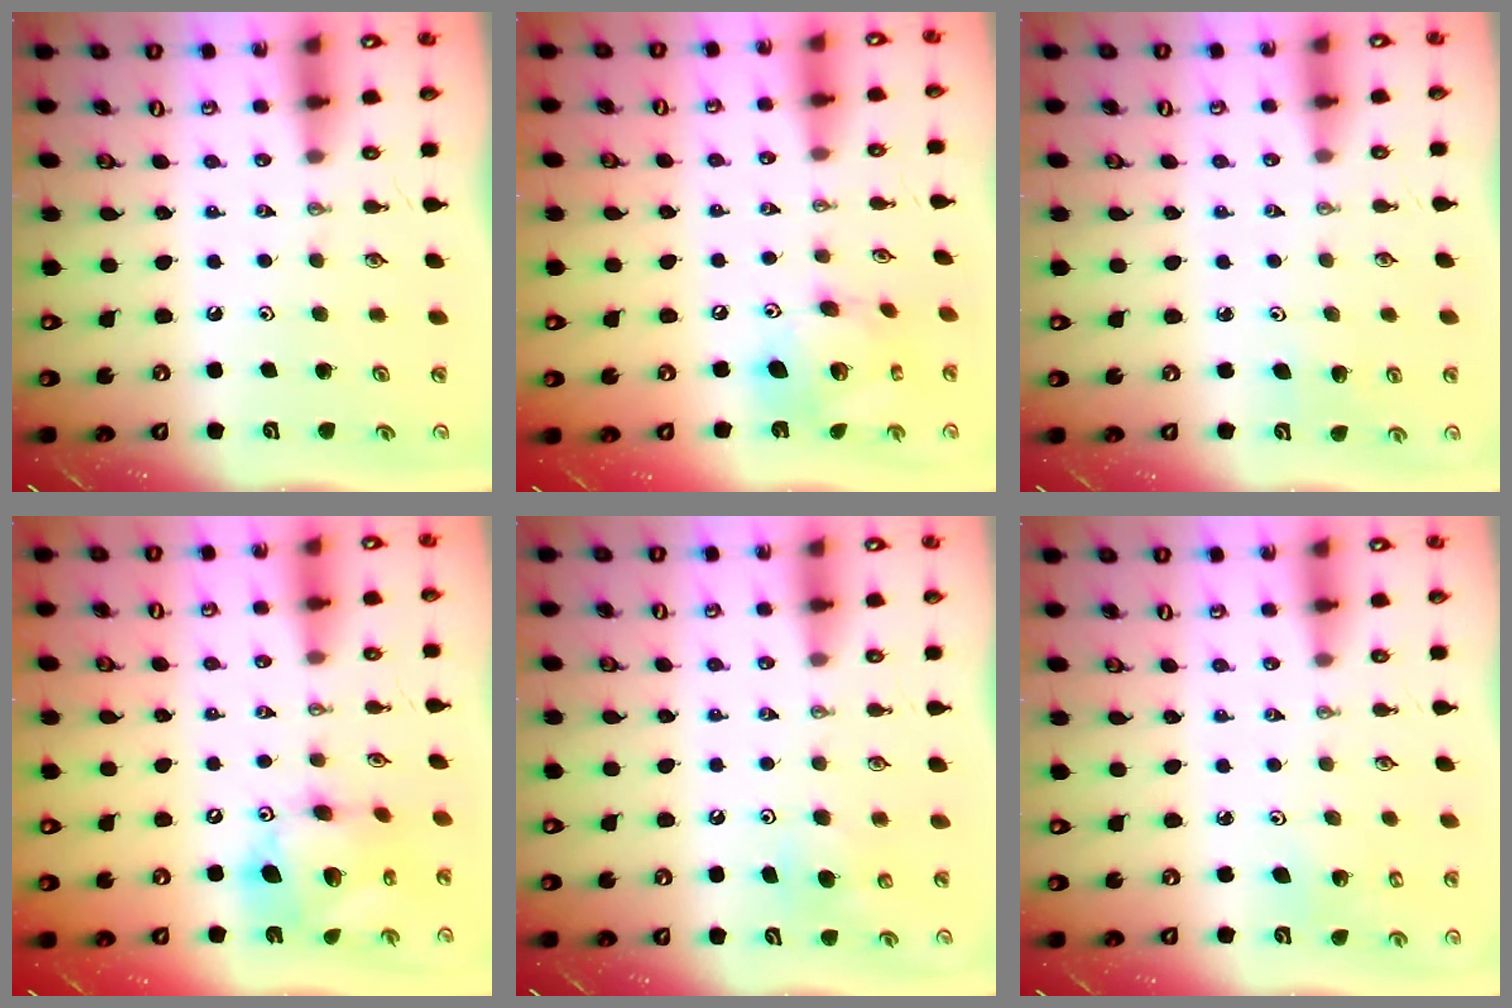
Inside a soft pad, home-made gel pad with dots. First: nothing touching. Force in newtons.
{"total": 15.1, "press": 15.0, "slide": 1.3}
{"total": 3.6, "press": 3.4, "slide": 1.0}
{"total": 14.5, "press": 14.5, "slide": 1.4}
{"total": 4.9, "press": 4.8, "slide": 0.9}
{"total": 3.4, "press": 3.3, "slide": 0.8}